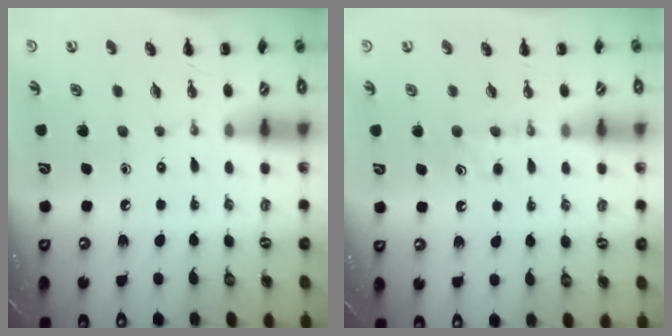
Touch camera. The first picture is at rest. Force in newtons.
{"total": 4.6, "press": 4.4, "slide": 1.5}